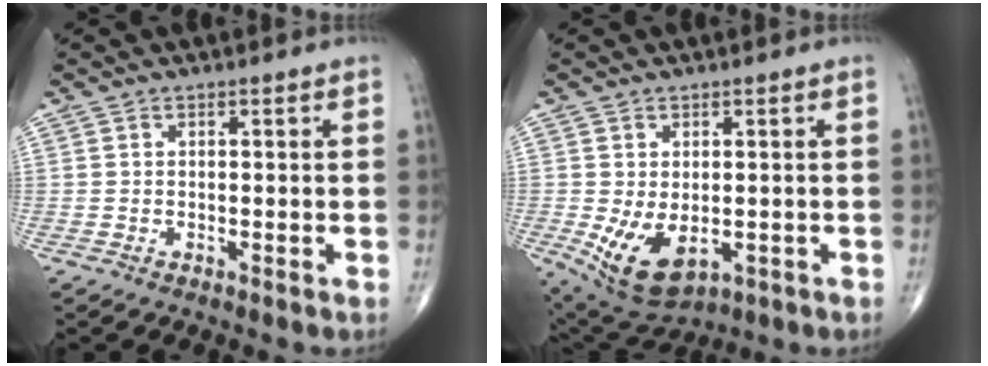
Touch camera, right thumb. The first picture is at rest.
{"total": 9.4, "force": [-1.8, 5.5, 7.3], "torque": [-0.123, -0.013, -0.010]}